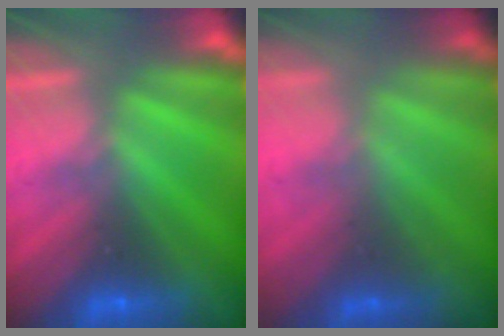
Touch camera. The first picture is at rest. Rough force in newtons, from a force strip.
{"total": 1.7}